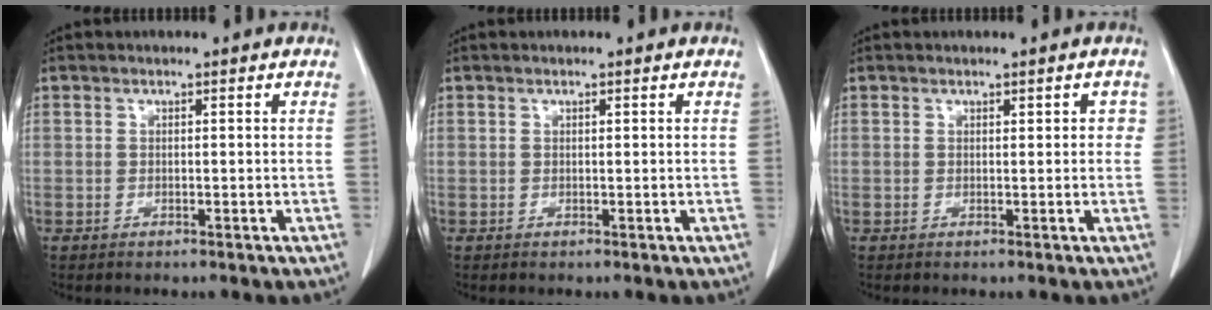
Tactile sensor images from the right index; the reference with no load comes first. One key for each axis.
{"total": 0.0}
{"total": 1.8, "fx": 0.5, "fy": 0.9, "fz": 1.5, "tx": -0.013, "ty": 0.010, "tz": 0.005}